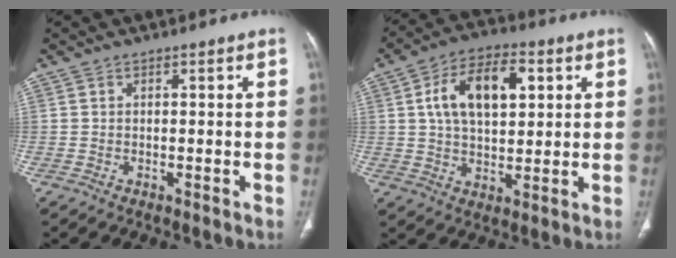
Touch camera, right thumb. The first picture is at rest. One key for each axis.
{"total": 13.9, "fx": 3.8, "fy": 7.7, "fz": 10.9, "tx": -0.171, "ty": 0.005, "tz": 0.063}